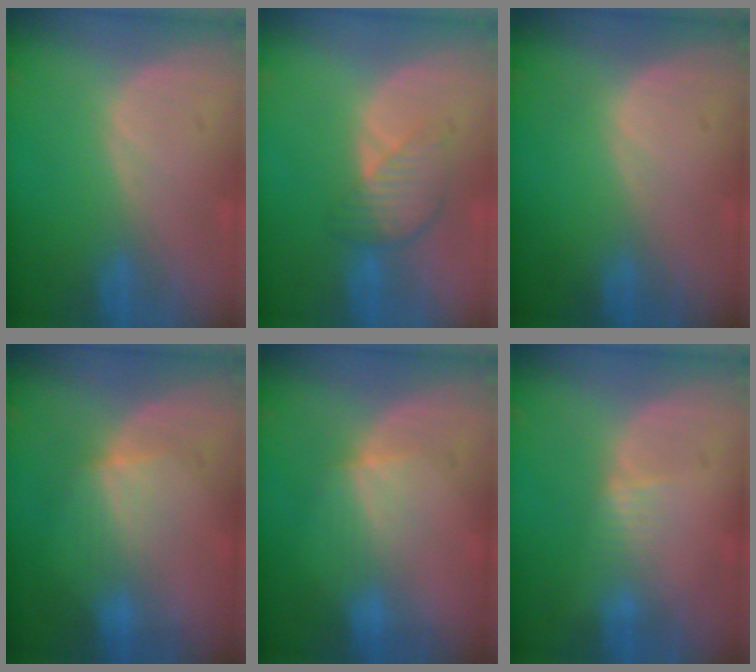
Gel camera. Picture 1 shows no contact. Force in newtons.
{"total": 4.6, "press": 4.2, "slide": 2.0}
{"total": 0.0}
{"total": 3.8, "press": 3.6, "slide": 1.2}
{"total": 3.4, "press": 3.2, "slide": 1.1}
{"total": 1.8, "press": 1.5, "slide": 1.0}